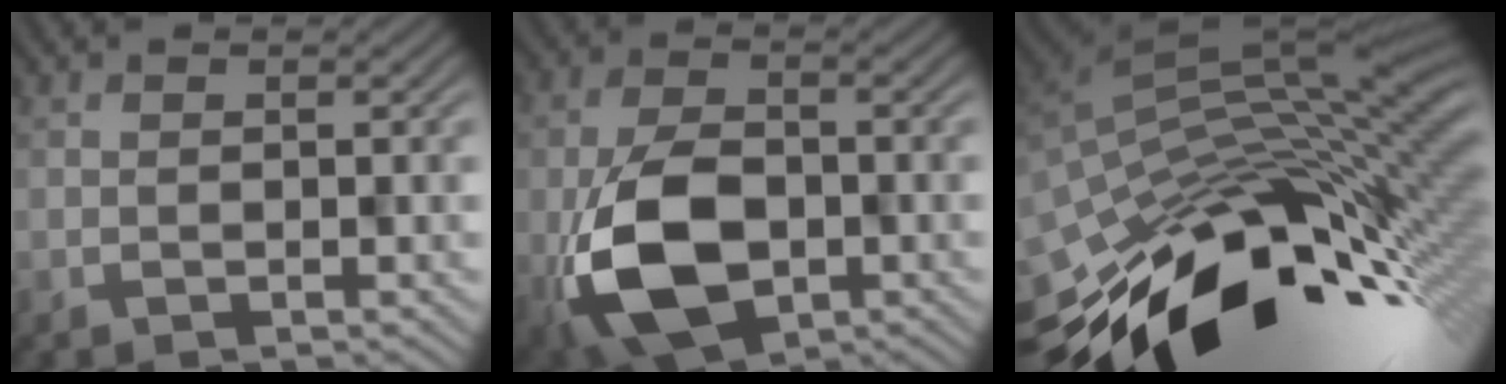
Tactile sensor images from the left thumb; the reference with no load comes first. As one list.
[{"total": 12.0, "force": [-3.7, 7.2, 8.9], "torque": [-0.210, -0.027, -0.067]}, {"total": 13.8, "force": [-5.6, 6.8, 10.6], "torque": [-0.191, -0.014, -0.100]}]